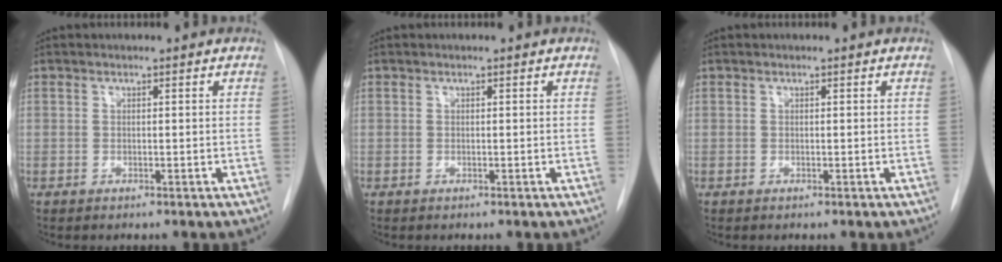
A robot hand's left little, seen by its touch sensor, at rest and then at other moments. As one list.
[{"total": 0.0}, {"total": 0.0}]